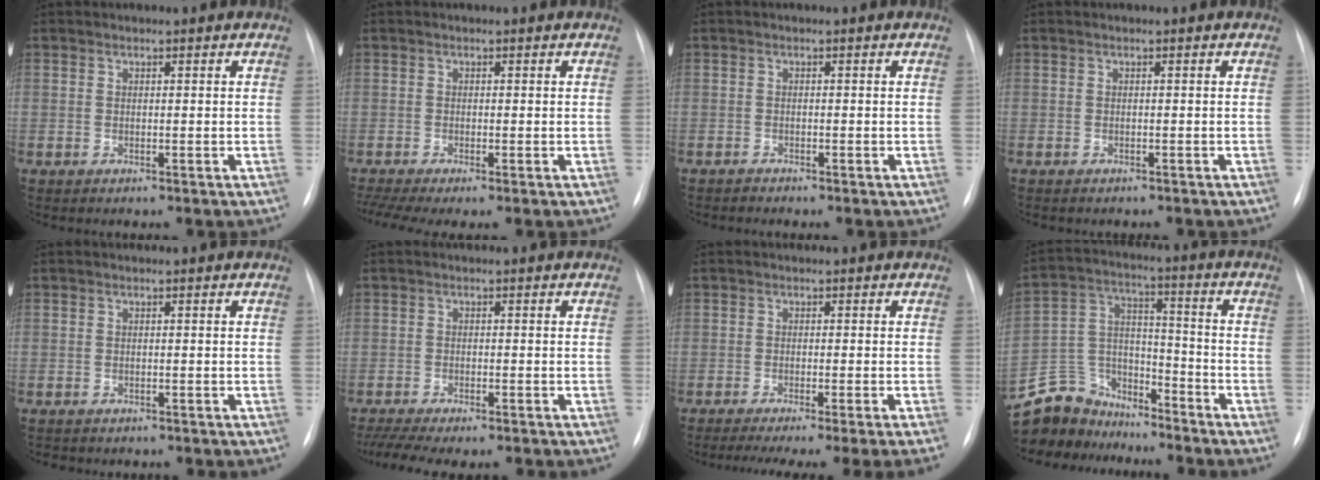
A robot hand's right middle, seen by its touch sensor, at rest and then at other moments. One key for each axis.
{"total": 4.8, "fx": -3.2, "fy": 0.9, "fz": 3.4, "tx": -0.073, "ty": -0.008, "tz": -0.057}
{"total": 0.6, "fx": -0.6, "fy": 0.1, "fz": -0.1, "tx": -0.008, "ty": -0.004, "tz": -0.011}
{"total": 1.3, "fx": -1.1, "fy": 0.5, "fz": 0.3, "tx": -0.015, "ty": -0.003, "tz": -0.012}
{"total": 3.4, "fx": -2.8, "fy": 1.5, "fz": 1.0, "tx": -0.019, "ty": -0.004, "tz": -0.029}
{"total": 11.1, "fx": -9.3, "fy": 2.7, "fz": 5.4, "tx": -0.099, "ty": -0.004, "tz": -0.131}
{"total": 12.1, "fx": -10.2, "fy": -1.8, "fz": 6.2, "tx": -0.076, "ty": -0.034, "tz": -0.142}
{"total": 13.3, "fx": -11.9, "fy": 5.8, "fz": 1.4, "tx": -0.040, "ty": 0.051, "tz": -0.216}